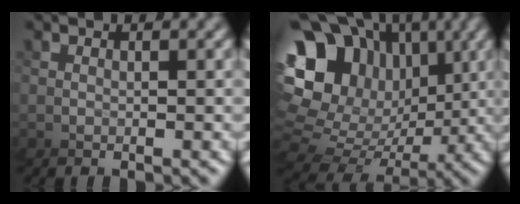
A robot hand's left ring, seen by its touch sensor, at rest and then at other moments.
{"total": 13.0, "force": [3.1, 10.5, 7.1], "torque": [-0.147, 0.012, 0.027]}